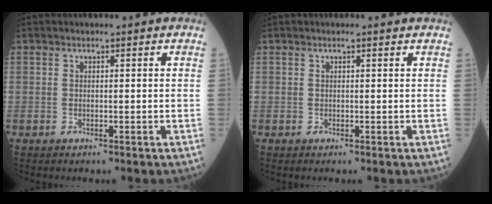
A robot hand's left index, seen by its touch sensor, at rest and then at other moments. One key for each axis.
{"total": 0.7, "fx": 0.6, "fy": -0.1, "fz": 0.3, "tx": -0.011, "ty": 0.002, "tz": 0.010}